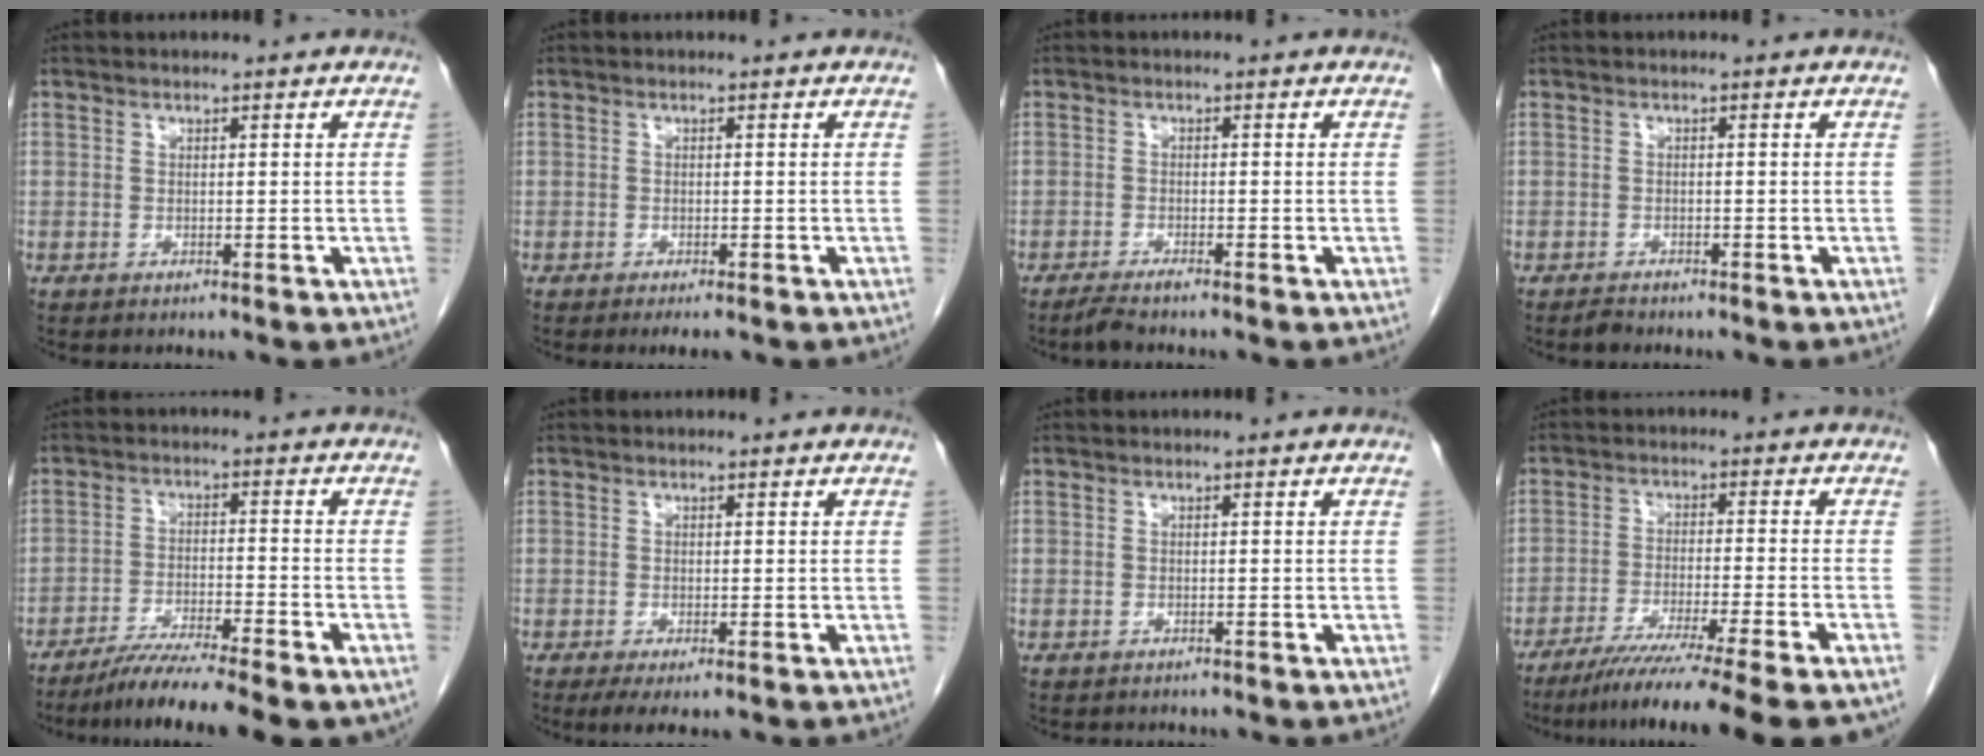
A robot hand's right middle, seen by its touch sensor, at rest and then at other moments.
{"total": 2.2, "force": [-1.7, 0.6, 1.4], "torque": [-0.016, -0.005, -0.021]}
{"total": 2.0, "force": [-1.8, -0.2, 1.0], "torque": [-0.025, -0.006, -0.035]}
{"total": 1.3, "force": [-1.1, 0.4, 0.5], "torque": [-0.015, -0.003, -0.018]}
{"total": 10.9, "force": [-8.4, 0.4, 7.0], "torque": [-0.108, -0.022, -0.133]}
{"total": 2.7, "force": [-1.3, 0.6, 2.3], "torque": [-0.035, -0.009, -0.017]}
{"total": 0.8, "force": [-0.7, 0.3, 0.1], "torque": [-0.009, 0.000, -0.009]}
{"total": 16.0, "force": [-12.5, -1.5, 9.8], "torque": [-0.128, -0.053, -0.192]}